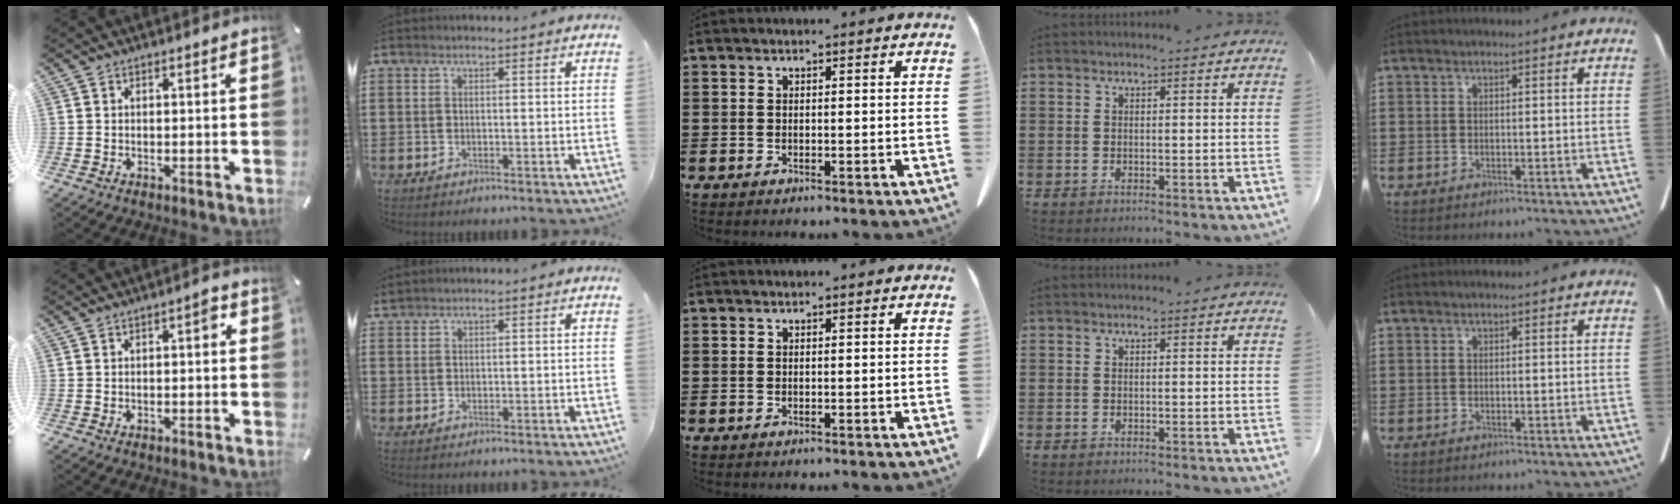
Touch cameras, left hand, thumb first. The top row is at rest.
{"thumb": {"total": 2.5, "force": [-0.2, 1.1, 2.3], "torque": [-0.037, 0.010, -0.011]}, "index": {"total": 0.7, "force": [0.7, 0.0, 0.0], "torque": [-0.001, -0.001, 0.015]}}